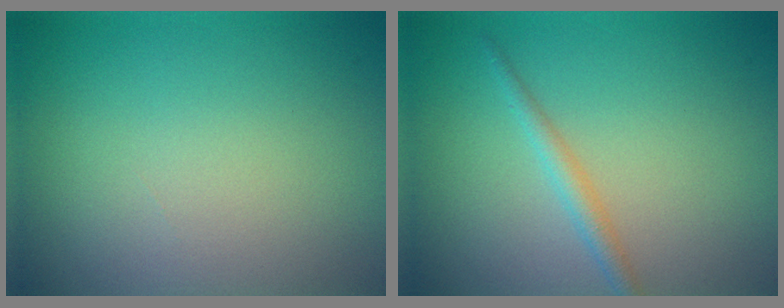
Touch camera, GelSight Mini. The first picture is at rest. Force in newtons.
{"total": 1.6, "press": 1.6, "slide": 0.0}